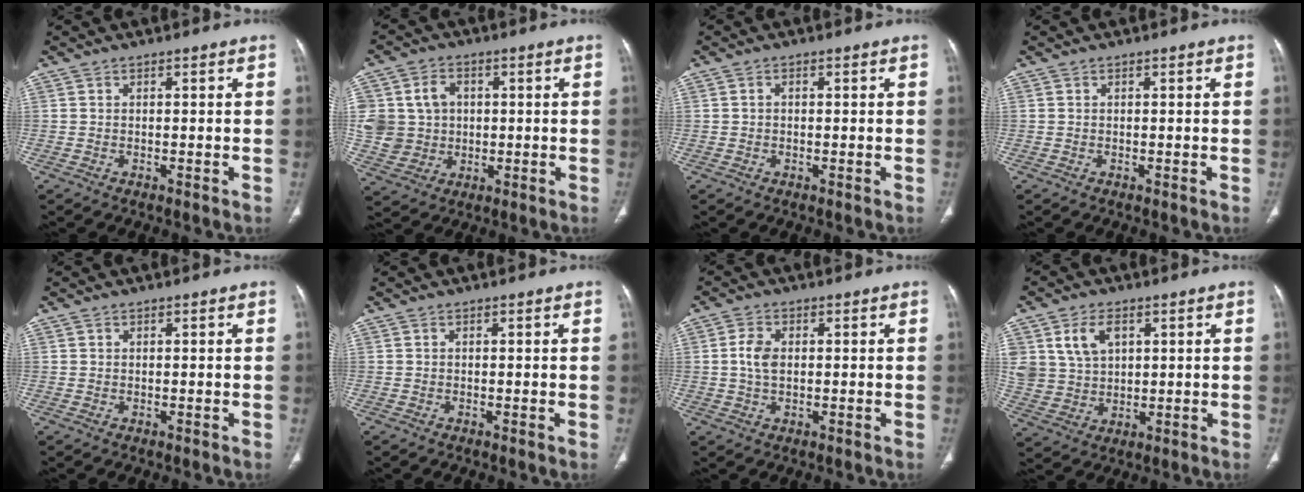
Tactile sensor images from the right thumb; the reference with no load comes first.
{"total": 11.3, "force": [1.1, 10.1, 4.9], "torque": [-0.075, 0.008, 0.034]}
{"total": 0.6, "force": [0.1, 0.5, 0.3], "torque": [-0.004, 0.003, 0.000]}
{"total": 0.0}
{"total": 0.0}
{"total": 0.0}
{"total": 4.4, "force": [0.4, 2.8, 3.4], "torque": [-0.070, 0.002, 0.005]}
{"total": 9.1, "force": [3.5, 6.6, 5.2], "torque": [-0.085, -0.010, 0.080]}